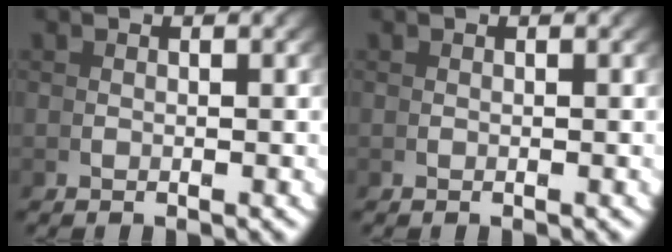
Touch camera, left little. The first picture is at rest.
{"total": 0.0}